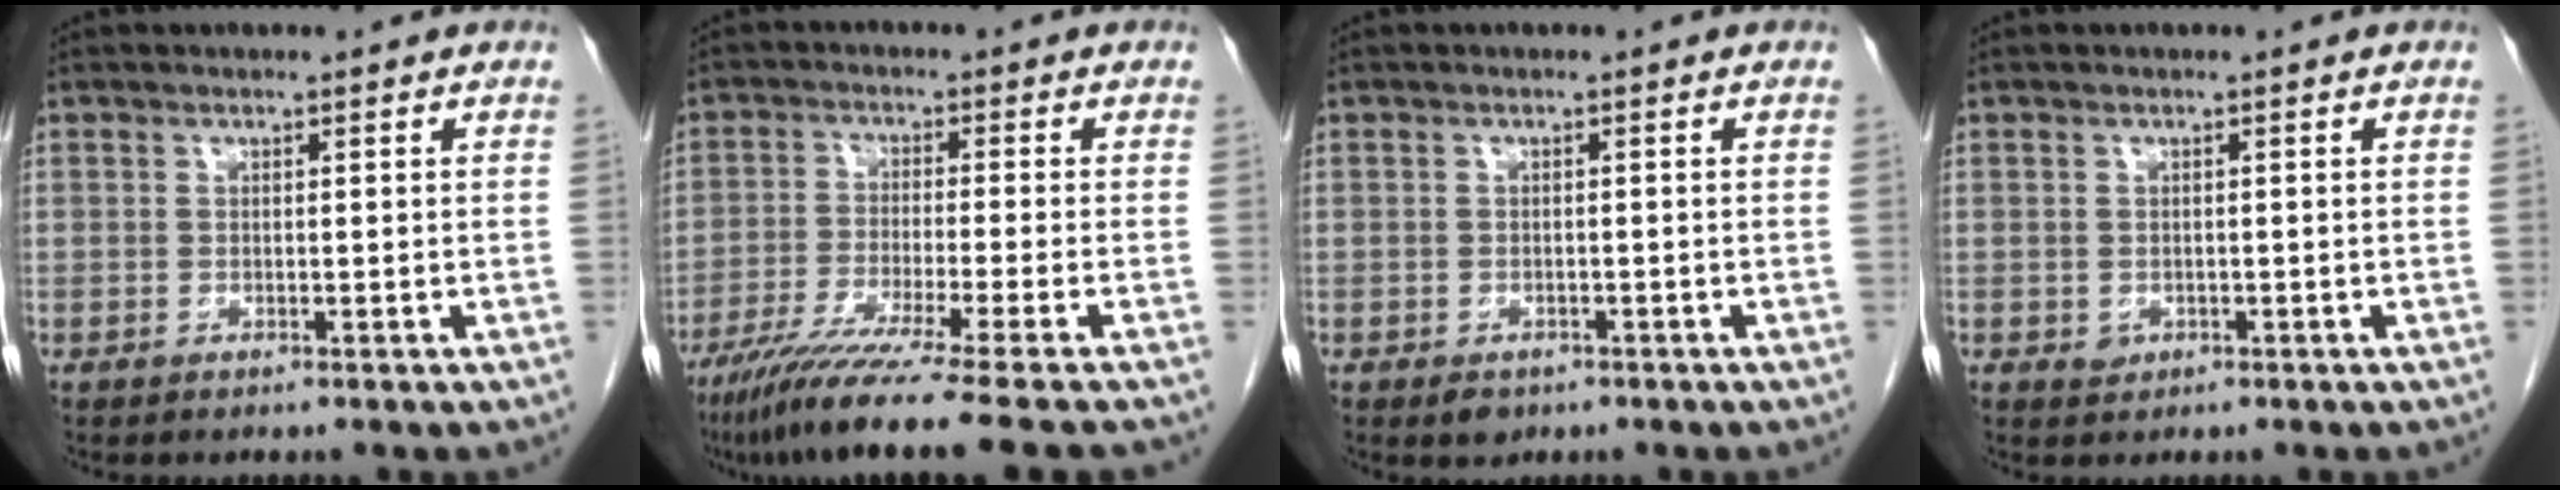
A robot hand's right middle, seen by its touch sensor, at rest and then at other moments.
{"total": 14.2, "force": [-11.4, -2.6, 8.2], "torque": [-0.123, -0.056, -0.180]}
{"total": 1.7, "force": [-1.0, 1.2, 0.7], "torque": [-0.011, 0.001, -0.006]}
{"total": 1.1, "force": [-0.3, 1.0, 0.4], "torque": [-0.007, 0.002, 0.000]}